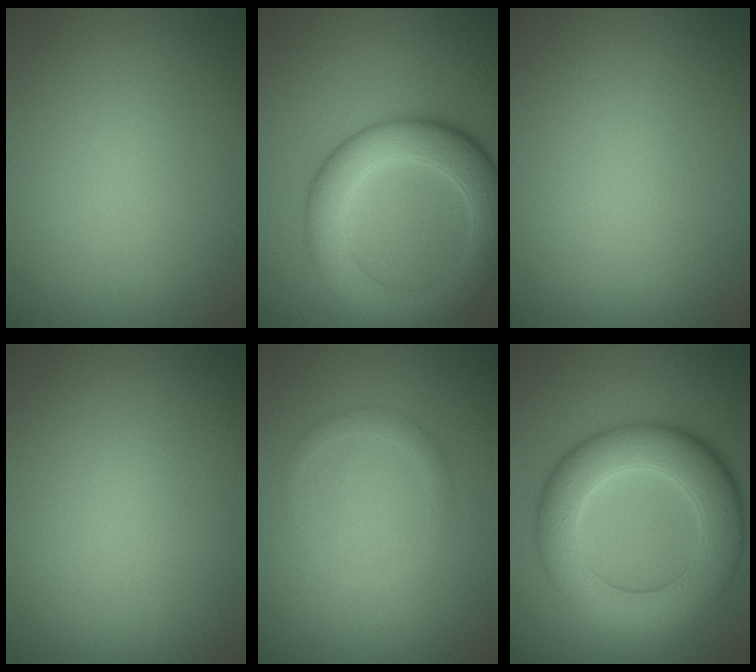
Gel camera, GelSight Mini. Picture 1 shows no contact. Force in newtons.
{"total": 7.3, "press": 7.3, "slide": 0.2}
{"total": 0.0}
{"total": 0.0}
{"total": 1.1, "press": 1.1, "slide": 0.1}
{"total": 8.4, "press": 8.4, "slide": 0.5}